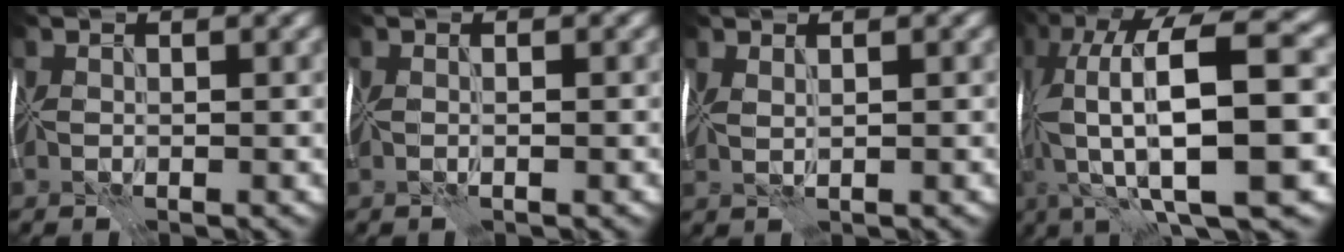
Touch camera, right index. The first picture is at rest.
{"total": 0.6, "force": [-0.2, -0.2, 0.5], "torque": [-0.003, 0.006, 0.001]}
{"total": 0.8, "force": [0.5, -0.6, 0.1], "torque": [-0.008, 0.002, 0.015]}
{"total": 15.4, "force": [0.7, 5.0, 14.6], "torque": [-0.259, 0.021, 0.032]}